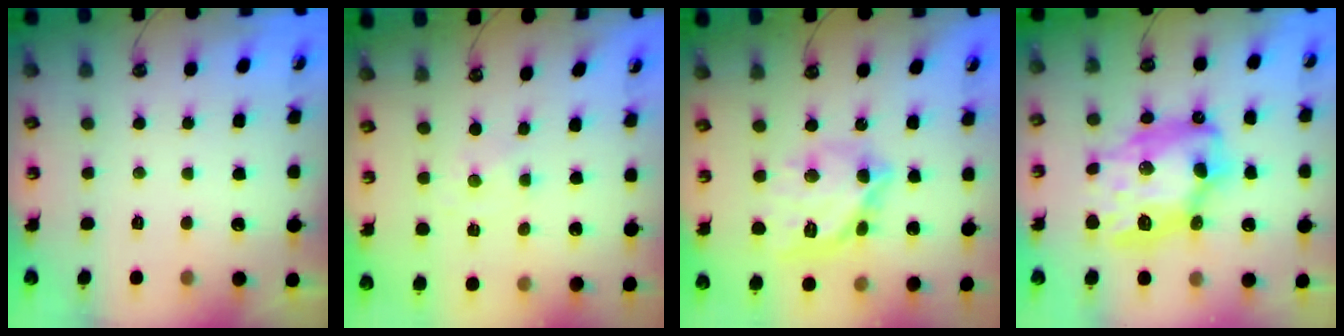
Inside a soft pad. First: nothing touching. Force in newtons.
{"total": 0.0}
{"total": 17.2, "press": 17.2, "slide": 1.2}
{"total": 17.9, "press": 17.7, "slide": 2.4}